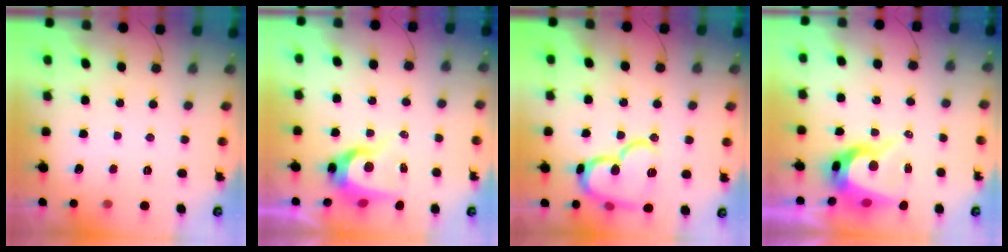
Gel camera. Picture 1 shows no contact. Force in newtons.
{"total": 8.2, "press": 8.2, "slide": 0.6}
{"total": 16.7, "press": 16.6, "slide": 1.9}
{"total": 9.2, "press": 9.2, "slide": 0.9}